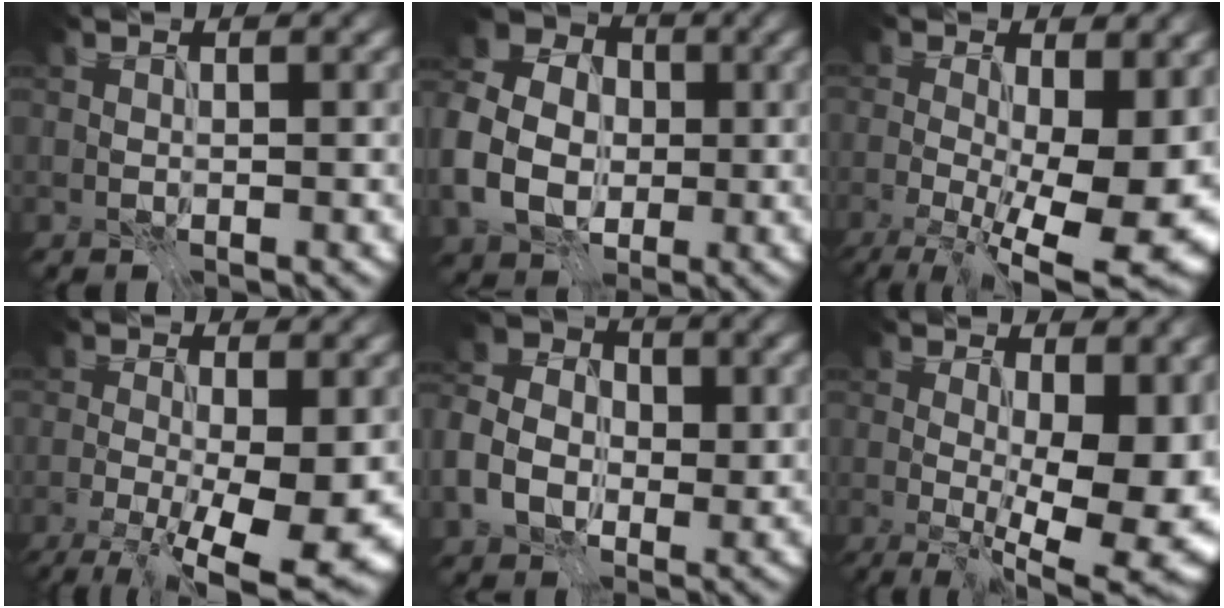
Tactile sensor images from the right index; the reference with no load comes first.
{"total": 8.9, "force": [-1.1, 7.5, 4.7], "torque": [-0.115, -0.003, -0.023]}
{"total": 12.8, "force": [-1.5, 5.1, 11.7], "torque": [-0.154, -0.017, -0.005]}
{"total": 9.5, "force": [-2.6, 2.7, 8.7], "torque": [-0.123, -0.014, -0.036]}
{"total": 6.6, "force": [-1.1, 5.3, 3.8], "torque": [-0.074, 0.004, -0.029]}
{"total": 13.1, "force": [-0.3, 5.8, 11.8], "torque": [-0.128, -0.002, 0.013]}